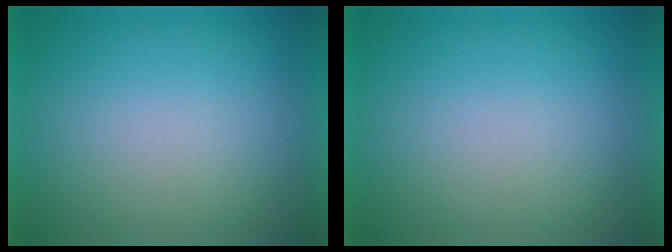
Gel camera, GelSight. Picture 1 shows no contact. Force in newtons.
{"total": 0.0}